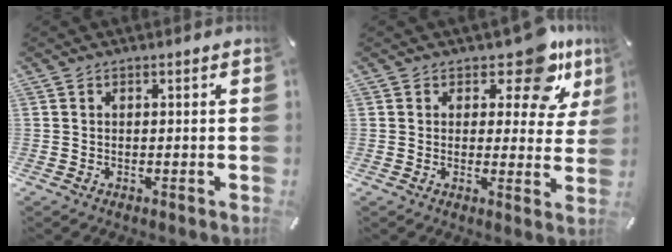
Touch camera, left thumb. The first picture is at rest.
{"total": 11.8, "force": [7.5, 5.4, 7.3], "torque": [-0.081, -0.048, 0.125]}